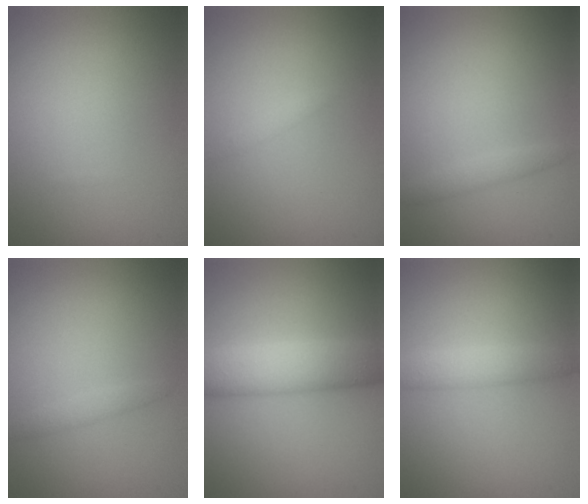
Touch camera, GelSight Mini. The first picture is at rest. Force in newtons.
{"total": 0.6, "press": 0.6, "slide": 0.0}
{"total": 1.3, "press": 1.3, "slide": 0.0}
{"total": 1.0, "press": 1.0, "slide": 0.1}
{"total": 5.9, "press": 5.9, "slide": 0.1}
{"total": 2.6, "press": 2.6, "slide": 0.1}